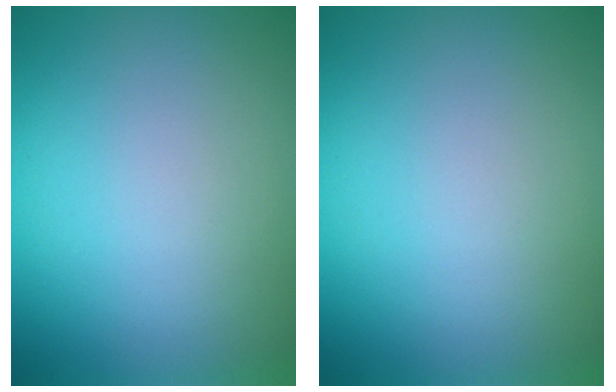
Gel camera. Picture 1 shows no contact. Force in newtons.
{"total": 0.0}